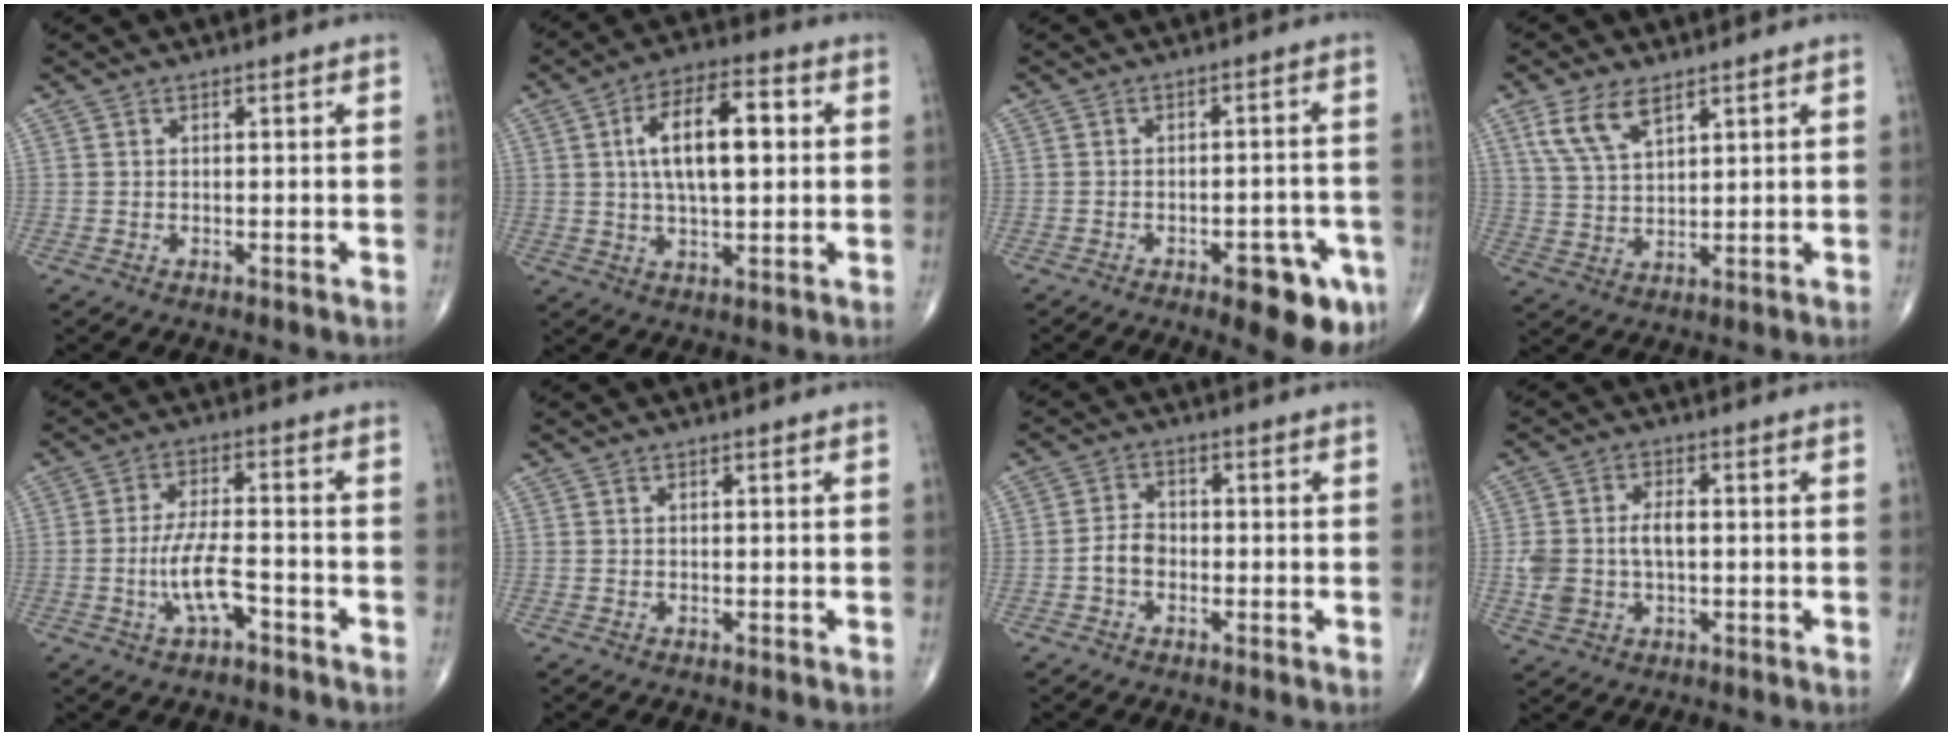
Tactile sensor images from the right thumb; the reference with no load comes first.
{"total": 13.8, "force": [2.2, 6.1, 12.2], "torque": [-0.194, 0.013, 0.035]}
{"total": 10.4, "force": [-5.1, 4.0, 8.2], "torque": [-0.078, 0.023, -0.057]}
{"total": 7.8, "force": [4.6, 3.6, 5.2], "torque": [-0.099, -0.013, 0.097]}
{"total": 7.4, "force": [-3.0, 2.7, 6.2], "torque": [-0.125, 0.024, -0.053]}
{"total": 0.0}
{"total": 5.4, "force": [-1.8, 3.7, 3.4], "torque": [-0.058, 0.022, -0.043]}
{"total": 7.7, "force": [-0.3, 4.8, 5.9], "torque": [-0.123, 0.015, -0.001]}